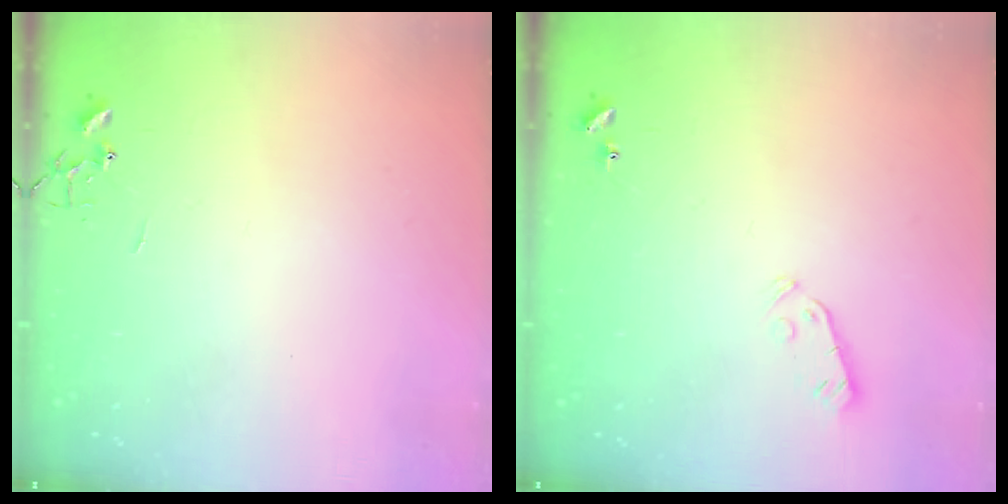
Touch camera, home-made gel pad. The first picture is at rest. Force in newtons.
{"total": 3.1, "press": 3.0, "slide": 0.9}